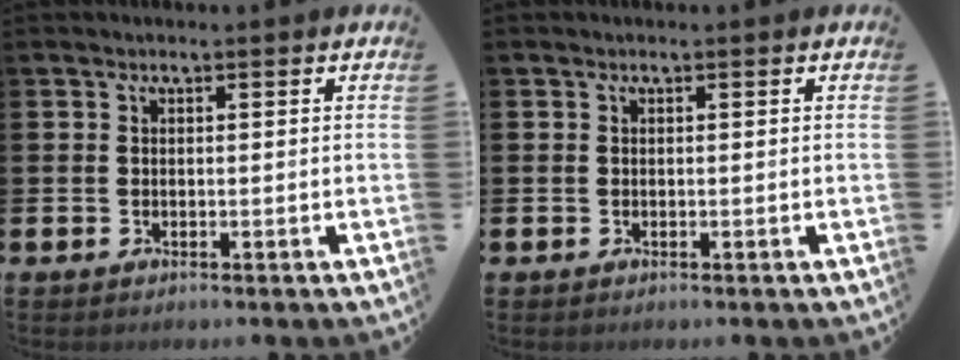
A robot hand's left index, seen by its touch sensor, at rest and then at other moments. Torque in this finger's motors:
{"motor_torque": [0.00, 0.00, 0.00, 0.01]}